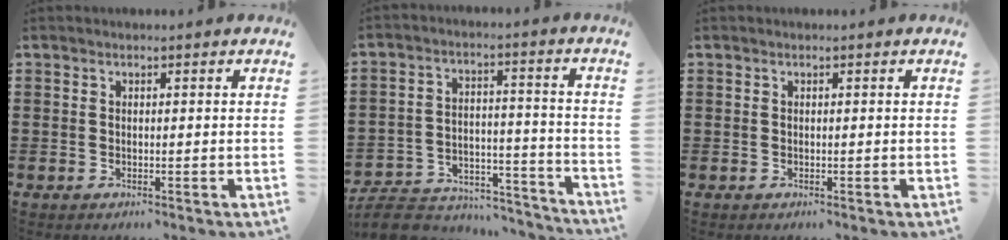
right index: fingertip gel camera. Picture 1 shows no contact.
{"total": 8.1, "force": [-7.6, 2.0, 2.1], "torque": [-0.042, 0.019, -0.150]}
{"total": 0.0}